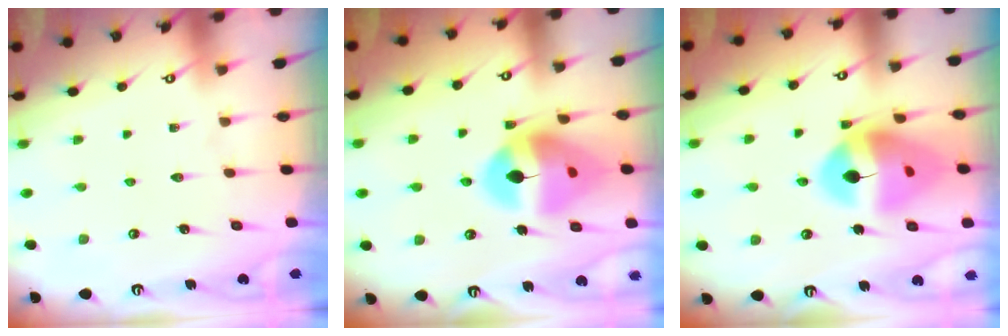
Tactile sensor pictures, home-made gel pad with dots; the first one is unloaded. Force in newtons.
{"total": 16.1, "press": 16.0, "slide": 2.1}
{"total": 16.8, "press": 16.7, "slide": 2.3}